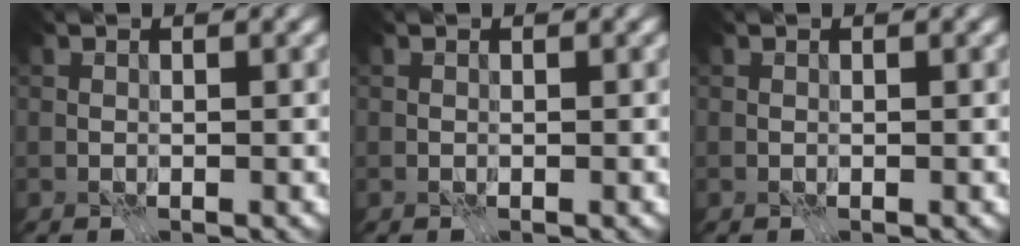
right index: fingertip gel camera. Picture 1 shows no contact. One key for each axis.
{"total": 0.0}
{"total": 0.0}